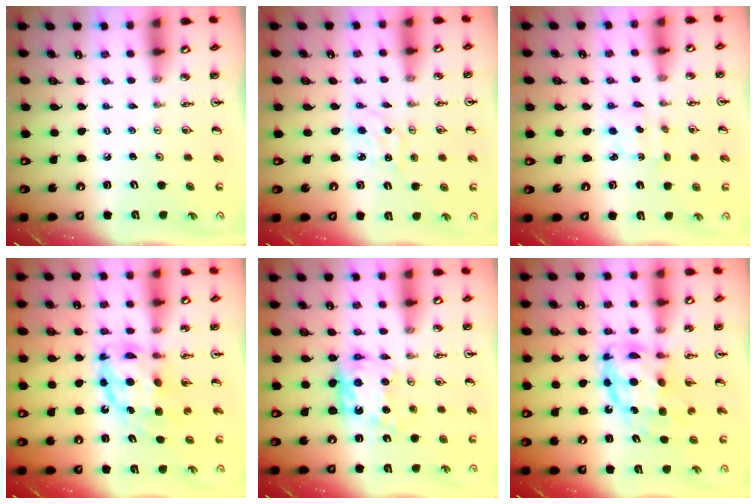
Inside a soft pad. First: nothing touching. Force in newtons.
{"total": 1.5, "press": 1.4, "slide": 0.4}
{"total": 2.1, "press": 2.0, "slide": 0.7}
{"total": 11.3, "press": 11.2, "slide": 1.6}
{"total": 10.6, "press": 10.6, "slide": 0.4}
{"total": 11.9, "press": 11.9, "slide": 1.0}